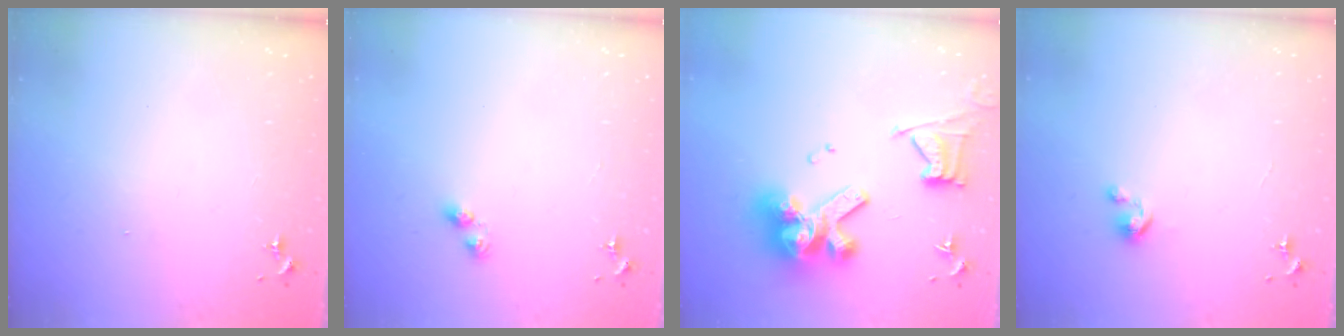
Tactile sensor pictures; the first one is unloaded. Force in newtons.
{"total": 4.0, "press": 4.0, "slide": 0.5}
{"total": 19.7, "press": 19.5, "slide": 2.3}
{"total": 2.4, "press": 2.4, "slide": 0.2}